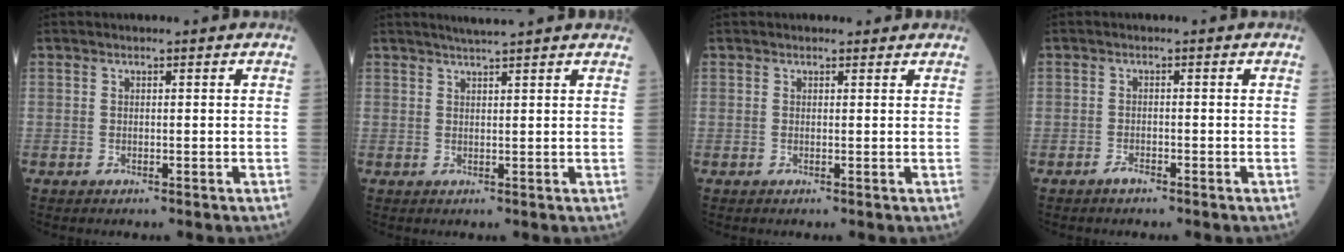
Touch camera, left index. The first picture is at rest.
{"total": 6.9, "force": [6.1, -0.1, 3.3], "torque": [-0.052, 0.029, 0.077]}
{"total": 0.9, "force": [0.7, 0.5, -0.1], "torque": [-0.005, 0.000, 0.004]}
{"total": 1.1, "force": [-1.0, 0.2, 0.6], "torque": [-0.014, -0.001, -0.016]}